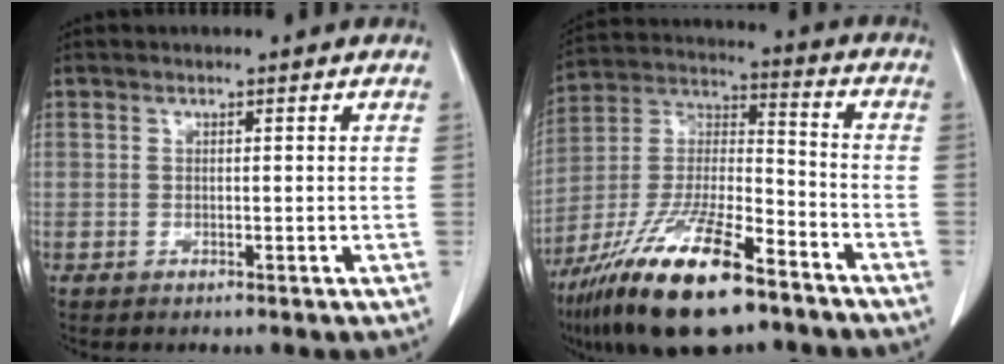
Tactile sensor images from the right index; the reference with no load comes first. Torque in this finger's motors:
{"motor_torque": [1.14, -1.00, 1.05, 0.21]}